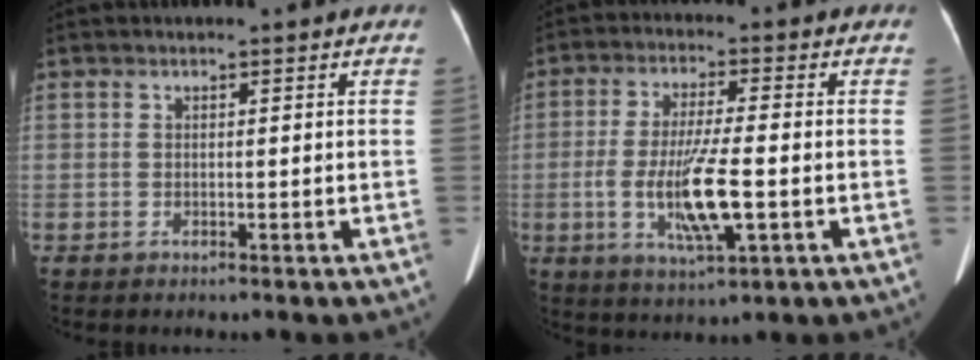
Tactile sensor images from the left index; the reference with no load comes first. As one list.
[{"total": 10.0, "force": [-2.1, 1.4, 9.6], "torque": [-0.188, -0.013, -0.036]}]